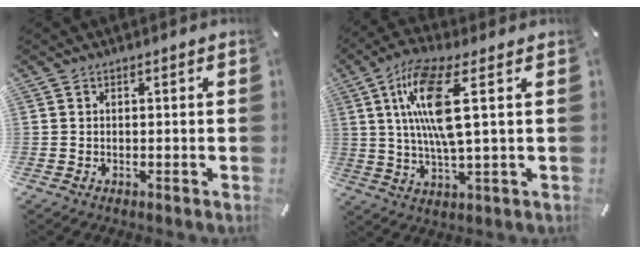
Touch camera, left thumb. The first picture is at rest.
{"total": 13.1, "force": [3.4, 2.9, 12.3], "torque": [-0.260, -0.008, 0.053]}